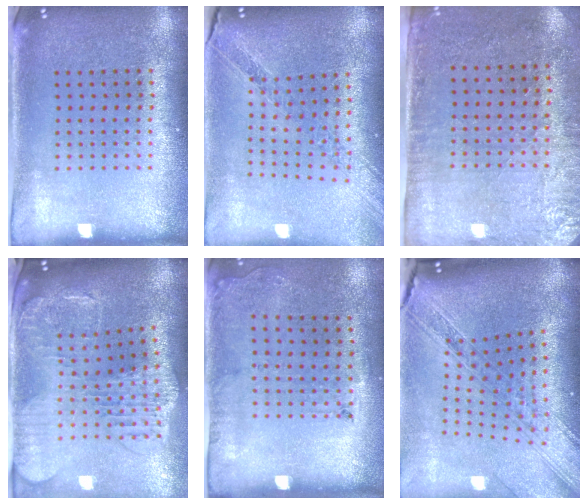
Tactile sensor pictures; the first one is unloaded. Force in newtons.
{"total": 1.1, "press": 1.1, "slide": 0.1}
{"total": 2.9, "press": 2.4, "slide": 1.6}
{"total": 2.5, "press": 2.2, "slide": 1.2}
{"total": 1.8, "press": 1.2, "slide": 1.3}
{"total": 2.7, "press": 2.1, "slide": 1.6}